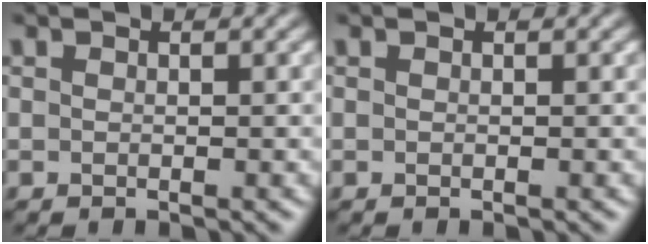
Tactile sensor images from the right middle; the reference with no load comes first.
{"total": 0.0}